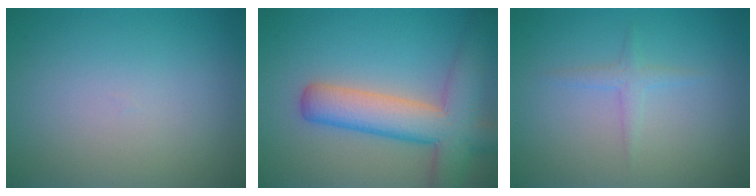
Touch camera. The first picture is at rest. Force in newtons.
{"total": 7.6, "press": 7.6, "slide": 0.5}
{"total": 1.2, "press": 1.2, "slide": 0.0}